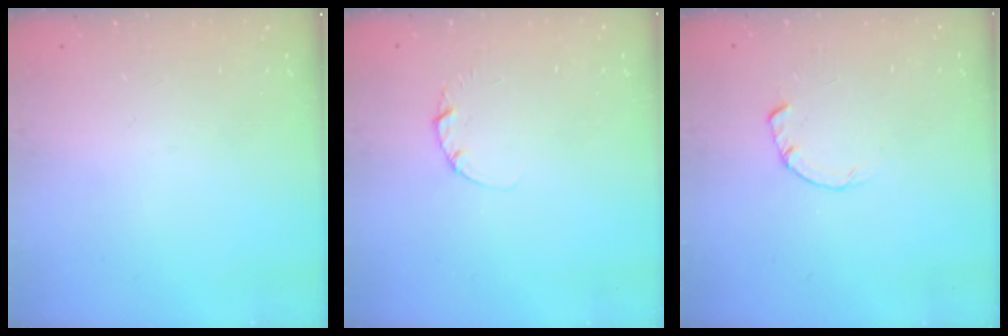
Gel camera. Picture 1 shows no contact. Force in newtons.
{"total": 1.3, "press": 1.3, "slide": 0.2}
{"total": 0.8, "press": 0.8, "slide": 0.2}